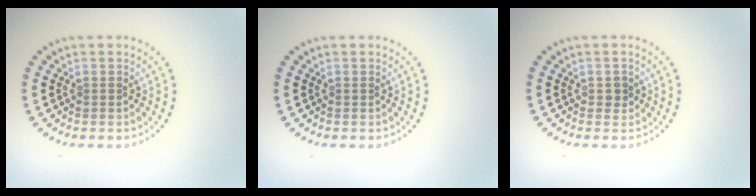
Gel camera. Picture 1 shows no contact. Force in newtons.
{"total": 0.0}
{"total": 1.0, "press": 0.9, "slide": 0.3}